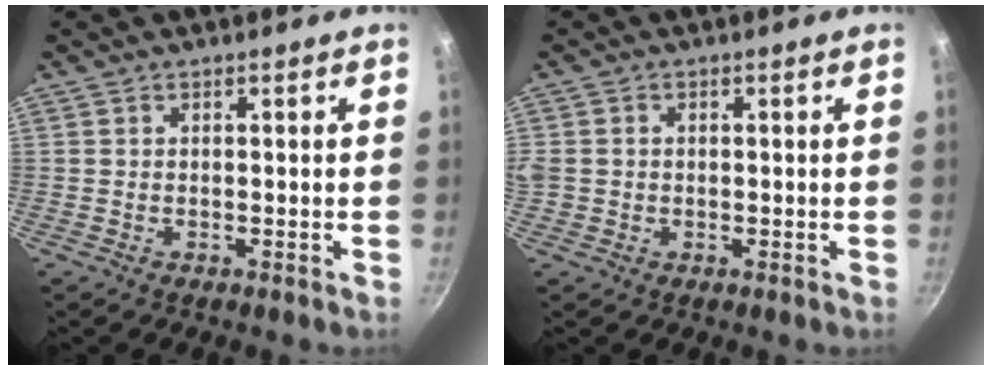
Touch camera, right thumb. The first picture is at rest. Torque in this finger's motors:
{"motor_torque": [0.08, -0.15, 0.31, 0.27, -0.01]}